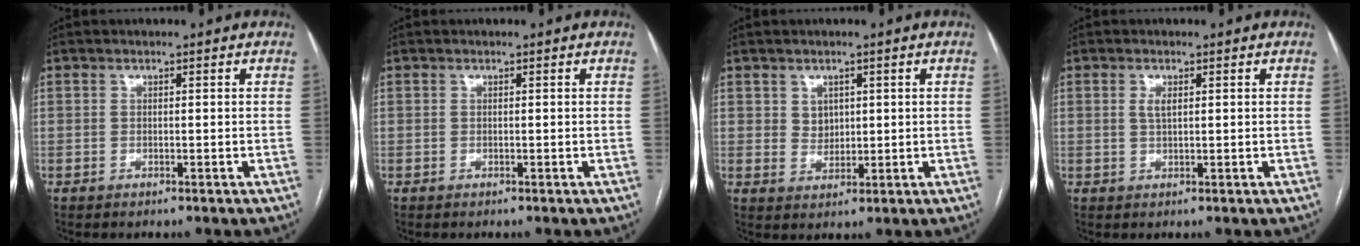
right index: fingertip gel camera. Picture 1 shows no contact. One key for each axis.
{"total": 0.0}
{"total": 2.7, "fx": 1.0, "fy": 2.3, "fz": 1.2, "tx": -0.019, "ty": -0.001, "tz": 0.024}
{"total": 1.8, "fx": 0.6, "fy": 0.7, "fz": 1.6, "tx": -0.034, "ty": 0.000, "tz": 0.013}